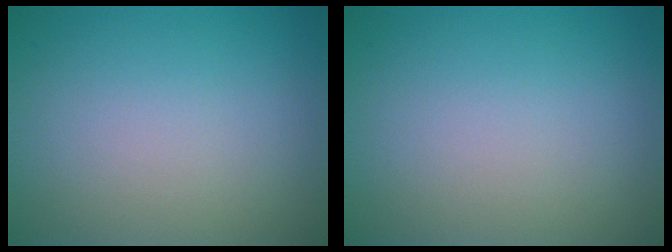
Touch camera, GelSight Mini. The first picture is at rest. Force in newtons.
{"total": 0.0}